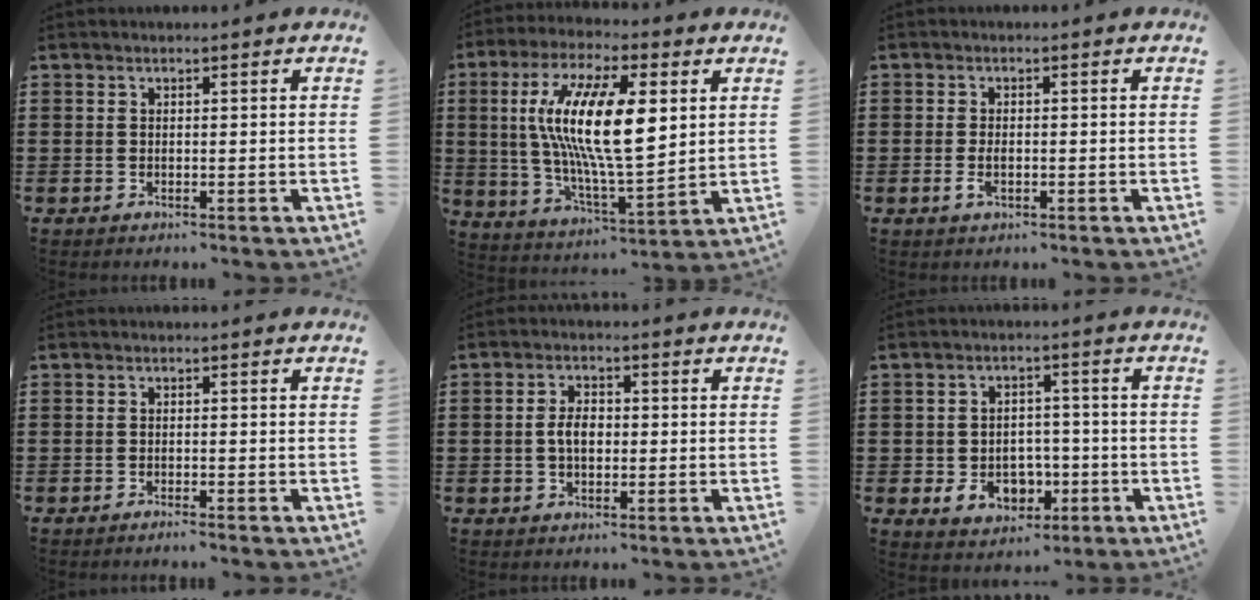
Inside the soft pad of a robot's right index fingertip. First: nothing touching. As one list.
[{"total": 15.4, "force": [3.6, 4.9, 14.2], "torque": [-0.291, 0.000, 0.061]}, {"total": 2.1, "force": [-0.6, 1.0, 1.8], "torque": [-0.042, -0.003, -0.012]}, {"total": 0.9, "force": [-0.9, -0.1, 0.3], "torque": [-0.006, -0.003, -0.017]}, {"total": 3.5, "force": [-0.2, 2.0, 2.8], "torque": [-0.055, 0.006, -0.004]}, {"total": 6.4, "force": [-1.9, 5.0, 3.5], "torque": [-0.067, 0.010, -0.035]}]